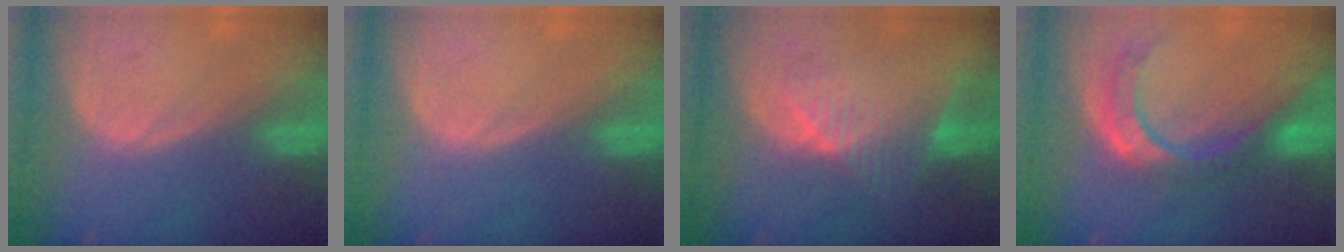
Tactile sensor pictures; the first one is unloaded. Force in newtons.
{"total": 0.0}
{"total": 8.0, "press": 6.9, "slide": 4.0}
{"total": 8.5, "press": 7.2, "slide": 4.5}